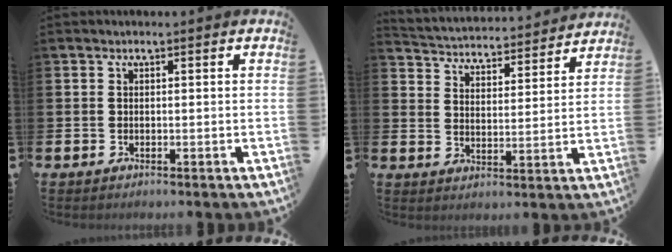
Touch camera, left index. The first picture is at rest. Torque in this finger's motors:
{"motor_torque": [0.83, -1.31, 0.29, 0.05]}